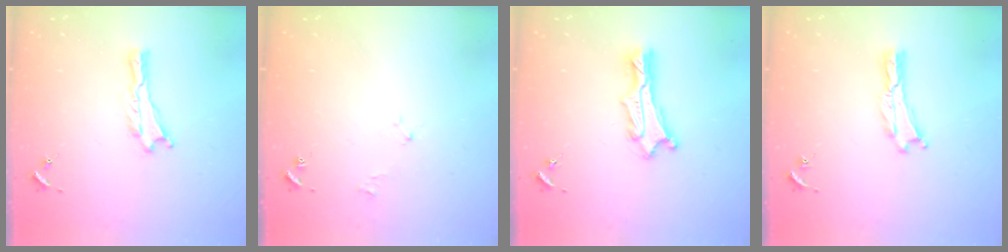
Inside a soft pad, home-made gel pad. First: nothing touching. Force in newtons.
{"total": 1.6, "press": 1.5, "slide": 0.3}
{"total": 2.4, "press": 2.4, "slide": 0.3}
{"total": 0.0}